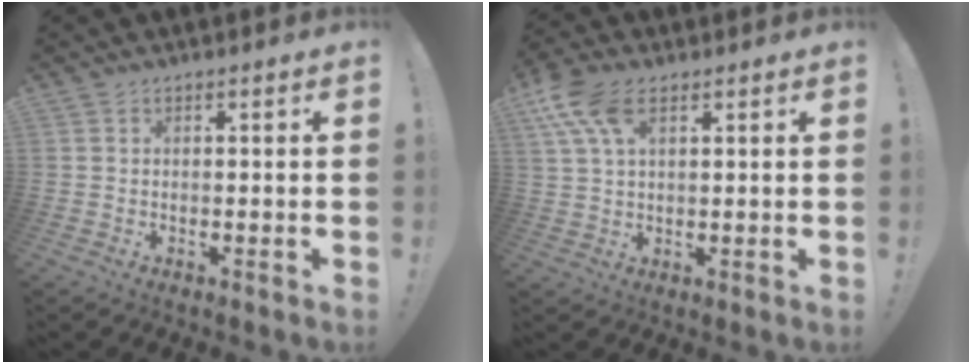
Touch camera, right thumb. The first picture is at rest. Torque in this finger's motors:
{"motor_torque": [-0.59, 0.97, 0.87, 0.85, 0.09]}